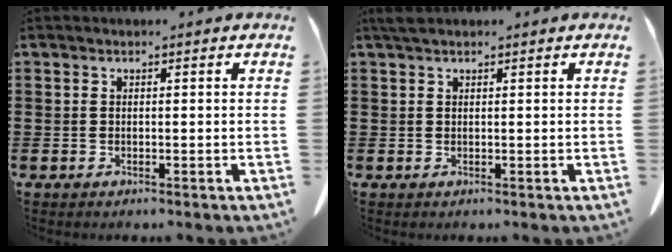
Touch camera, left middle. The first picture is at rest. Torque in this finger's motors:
{"motor_torque": [0.58, 0.50, 0.05, 0.04]}